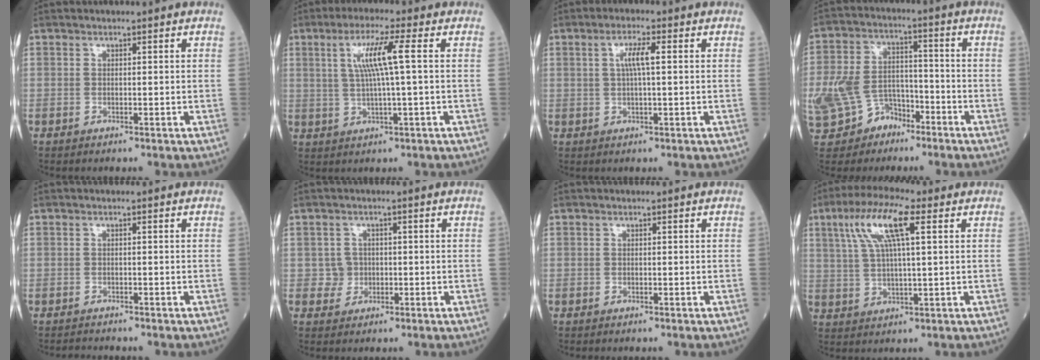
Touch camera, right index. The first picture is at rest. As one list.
[{"total": 6.9, "force": [1.5, -0.5, 6.7], "torque": [-0.129, 0.007, 0.032]}, {"total": 3.7, "force": [0.7, 0.3, 3.6], "torque": [-0.070, 0.006, 0.013]}, {"total": 13.2, "force": [-7.0, 9.3, 6.3], "torque": [-0.161, 0.018, -0.114]}, {"total": 1.0, "force": [-1.0, 0.0, -0.1], "torque": [-0.006, -0.007, -0.014]}, {"total": 2.4, "force": [-0.3, 2.3, 0.2], "torque": [0.004, 0.007, -0.004]}, {"total": 0.0}, {"total": 10.0, "force": [4.1, 1.5, 9.0], "torque": [-0.184, 0.021, 0.076]}]